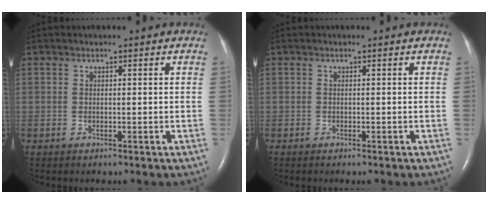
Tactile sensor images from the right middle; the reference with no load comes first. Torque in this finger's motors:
{"motor_torque": [-0.33, 0.04, -0.01, -0.01]}